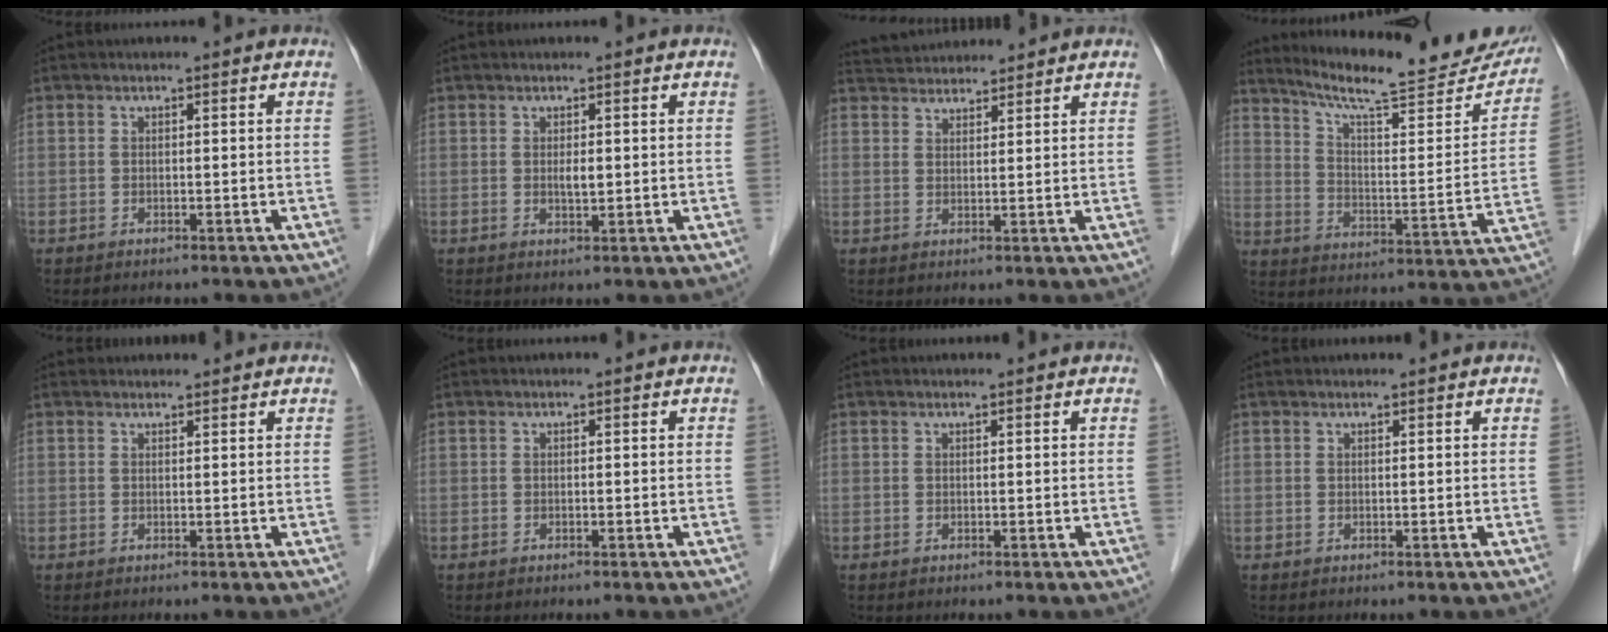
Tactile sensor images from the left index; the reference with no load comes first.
{"total": 1.3, "force": [0.2, 0.4, 1.2], "torque": [-0.022, -0.004, 0.003]}
{"total": 6.9, "force": [6.7, 1.2, 1.3], "torque": [-0.026, 0.034, 0.107]}
{"total": 23.7, "force": [21.4, 3.1, 9.6], "torque": [-0.141, -0.052, 0.285]}
{"total": 2.5, "force": [2.4, 0.4, 0.1], "torque": [-0.007, 0.018, 0.034]}
{"total": 0.0}
{"total": 1.0, "force": [1.0, 0.0, 0.1], "torque": [-0.006, 0.010, 0.015]}
{"total": 1.4, "force": [1.4, 0.1, 0.2], "torque": [-0.006, 0.012, 0.021]}